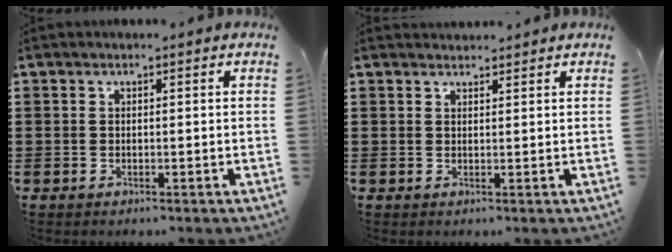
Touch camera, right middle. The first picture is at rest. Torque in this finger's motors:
{"motor_torque": [-0.45, -0.15, 0.03, -0.02]}